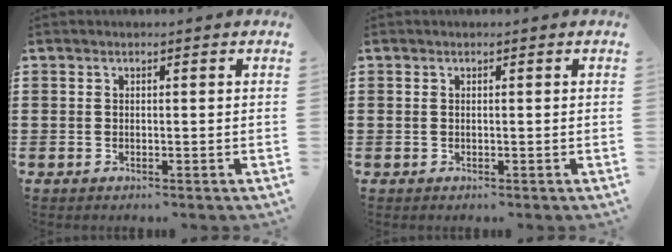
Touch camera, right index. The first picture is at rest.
{"total": 0.0}